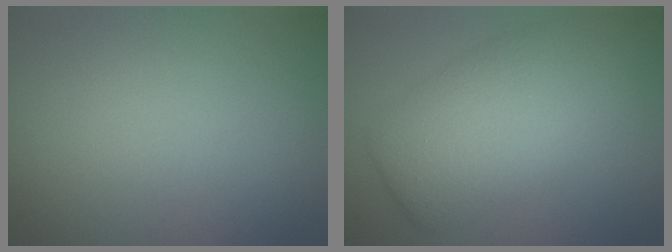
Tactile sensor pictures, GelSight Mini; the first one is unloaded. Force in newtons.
{"total": 7.1, "press": 7.1, "slide": 0.3}